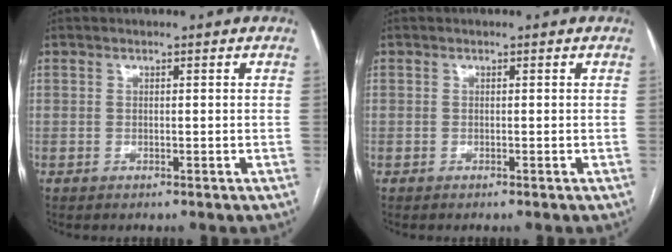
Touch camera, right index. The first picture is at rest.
{"total": 0.0}